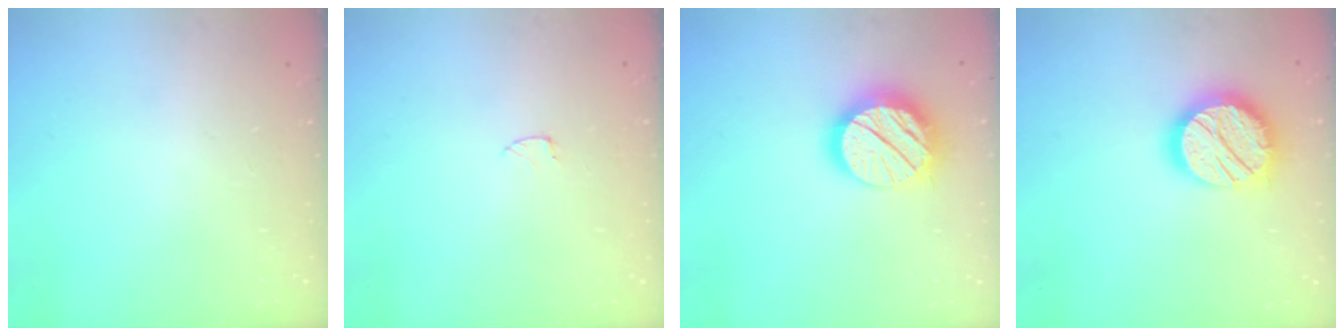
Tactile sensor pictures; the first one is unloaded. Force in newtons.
{"total": 2.6, "press": 2.6, "slide": 0.2}
{"total": 16.8, "press": 16.8, "slide": 1.6}
{"total": 18.4, "press": 18.3, "slide": 1.7}